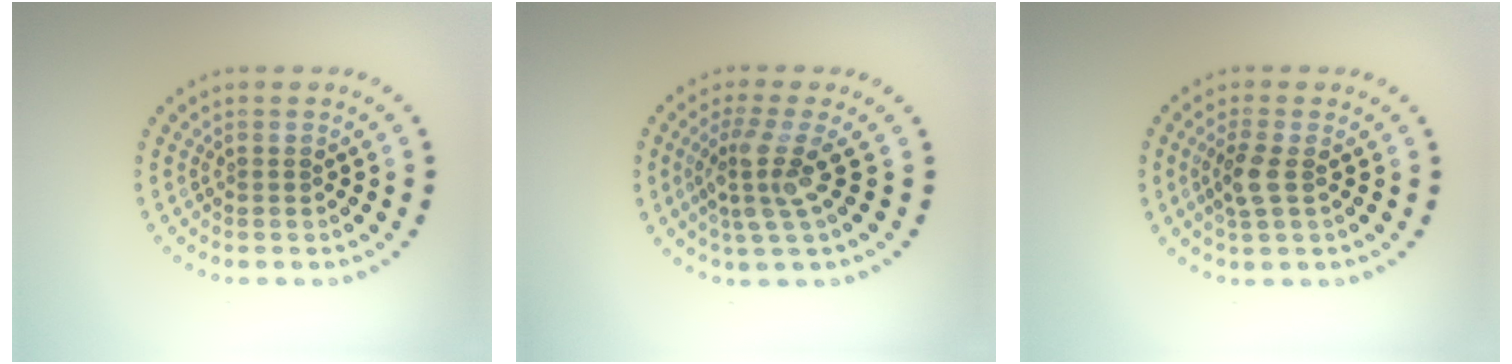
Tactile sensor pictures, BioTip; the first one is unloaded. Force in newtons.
{"total": 3.7, "press": 2.6, "slide": 2.6}
{"total": 2.1, "press": 2.0, "slide": 0.8}